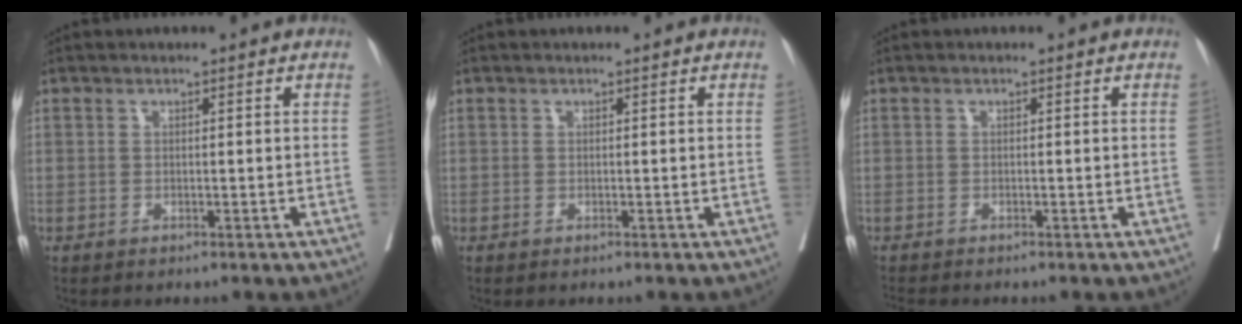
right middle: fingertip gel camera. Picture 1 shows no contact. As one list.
[{"total": 0.0}, {"total": 1.8, "force": [-1.7, -0.1, 0.5], "torque": [-0.011, -0.006, -0.030]}]